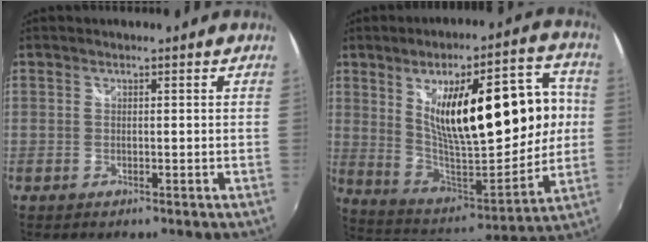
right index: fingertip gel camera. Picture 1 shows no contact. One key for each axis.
{"total": 24.3, "fx": 4.0, "fy": 8.9, "fz": 22.3, "tx": -0.353, "ty": 0.005, "tz": 0.085}